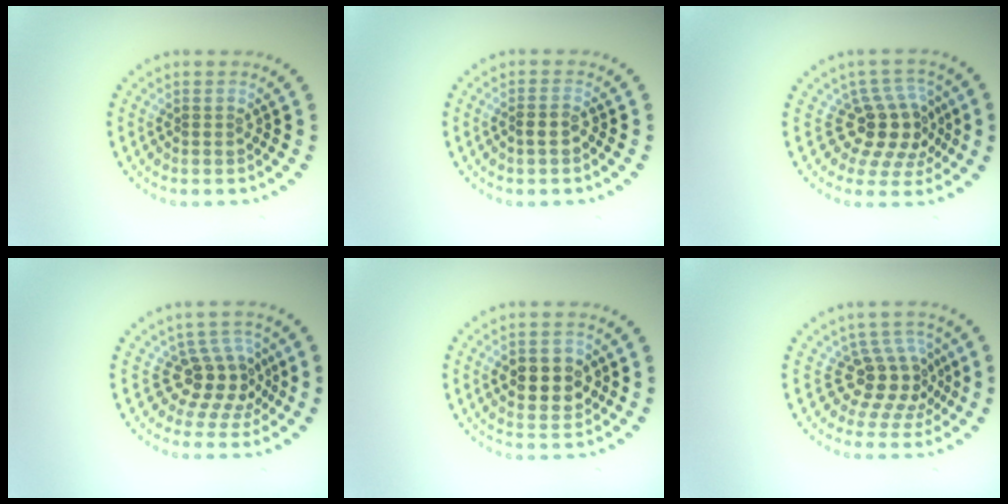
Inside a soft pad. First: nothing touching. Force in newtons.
{"total": 0.8, "press": 0.8, "slide": 0.3}
{"total": 4.3, "press": 3.5, "slide": 2.5}
{"total": 3.7, "press": 3.0, "slide": 2.3}
{"total": 4.3, "press": 4.3, "slide": 0.3}
{"total": 3.9, "press": 2.7, "slide": 2.8}